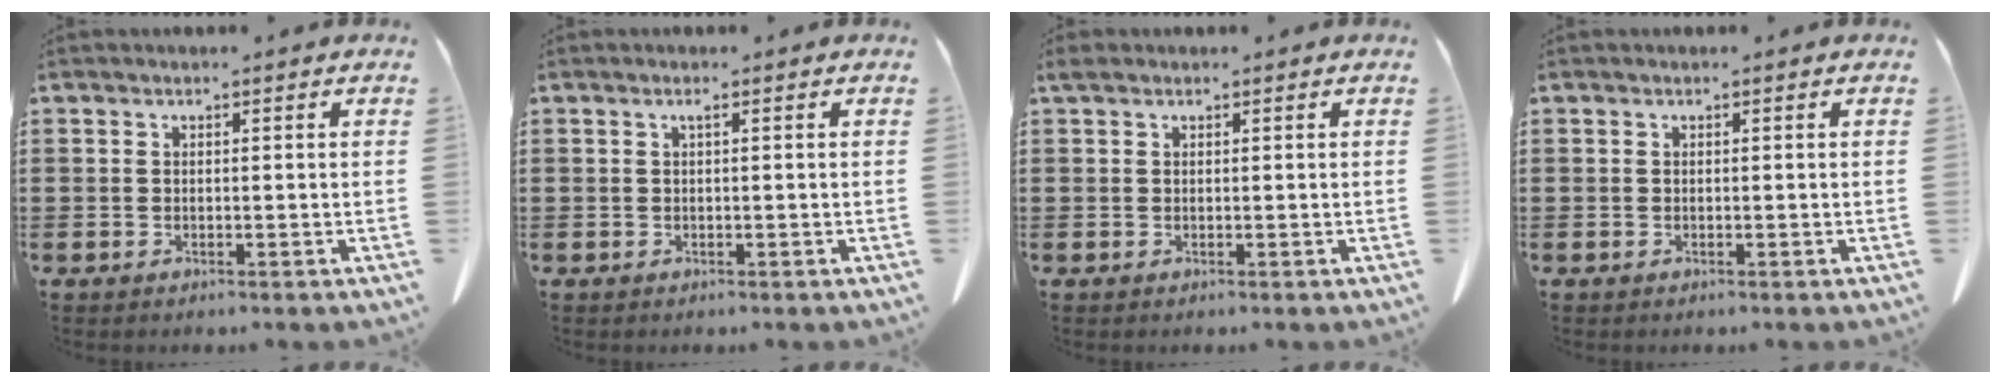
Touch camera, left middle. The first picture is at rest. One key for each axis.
{"total": 0.7, "fx": 0.1, "fy": 0.0, "fz": 0.7, "tx": -0.012, "ty": -0.001, "tz": 0.001}
{"total": 0.7, "fx": 0.4, "fy": 0.4, "fz": 0.4, "tx": -0.010, "ty": 0.005, "tz": 0.007}
{"total": 0.0}